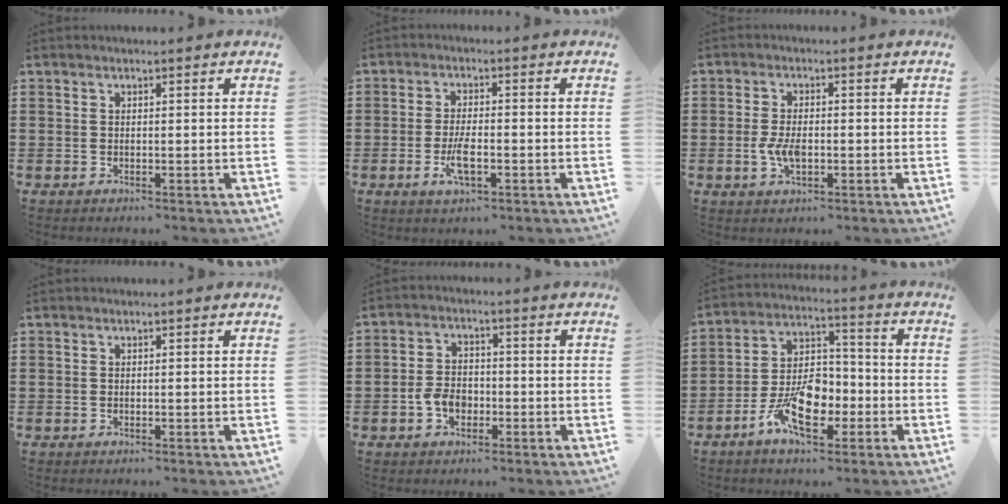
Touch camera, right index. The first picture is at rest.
{"total": 4.6, "force": [-1.5, 1.2, 4.1], "torque": [-0.083, -0.004, -0.028]}
{"total": 4.0, "force": [-0.8, 2.0, 3.4], "torque": [-0.083, -0.006, -0.018]}
{"total": 0.0}
{"total": 4.2, "force": [-1.5, 2.9, 2.7], "torque": [-0.068, -0.001, -0.031]}
{"total": 10.0, "force": [-4.2, 5.4, 7.2], "torque": [-0.143, 0.003, -0.076]}